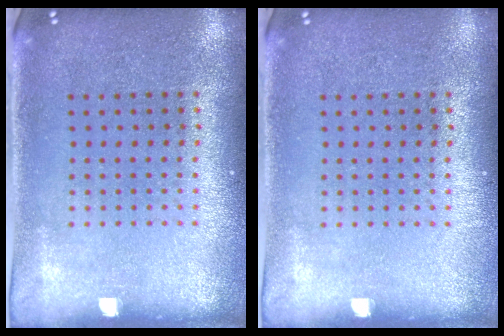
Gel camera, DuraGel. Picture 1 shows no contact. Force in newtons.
{"total": 0.0}